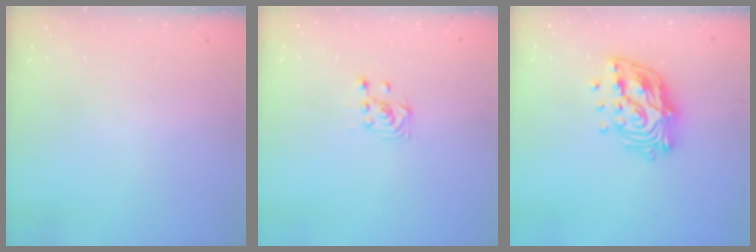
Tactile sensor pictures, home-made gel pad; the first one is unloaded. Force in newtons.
{"total": 3.5, "press": 3.4, "slide": 0.8}
{"total": 15.1, "press": 15.1, "slide": 1.2}